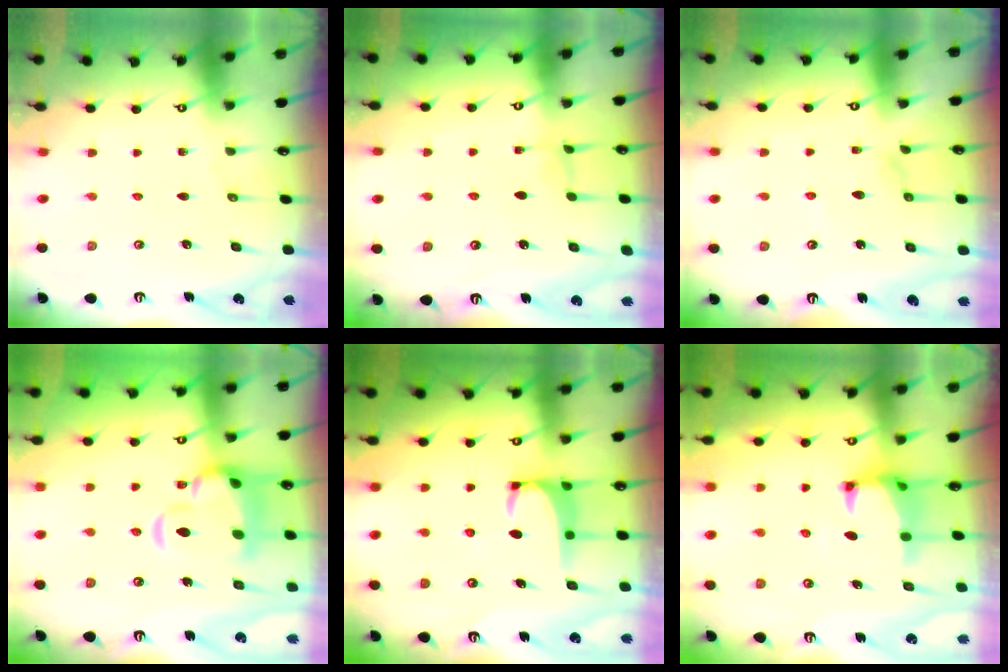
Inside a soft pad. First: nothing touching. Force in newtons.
{"total": 0.7, "press": 0.4, "slide": 0.6}
{"total": 1.4, "press": 1.4, "slide": 0.2}
{"total": 9.4, "press": 9.3, "slide": 1.7}
{"total": 1.9, "press": 1.9, "slide": 0.3}
{"total": 1.2, "press": 0.8, "slide": 1.0}